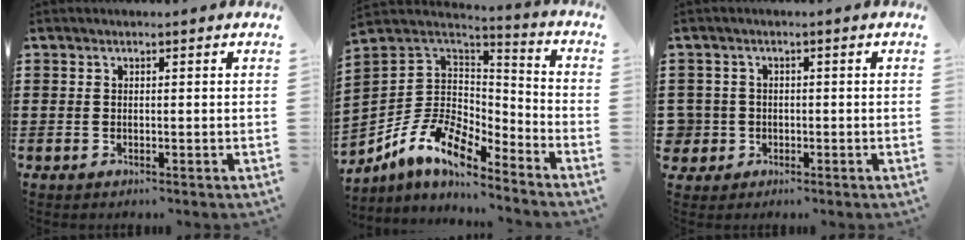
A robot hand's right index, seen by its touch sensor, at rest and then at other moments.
{"total": 10.8, "force": [-6.3, 5.6, 6.7], "torque": [-0.157, 0.005, -0.126]}
{"total": 2.7, "force": [-0.8, 2.5, 0.2], "torque": [-0.024, 0.002, -0.024]}